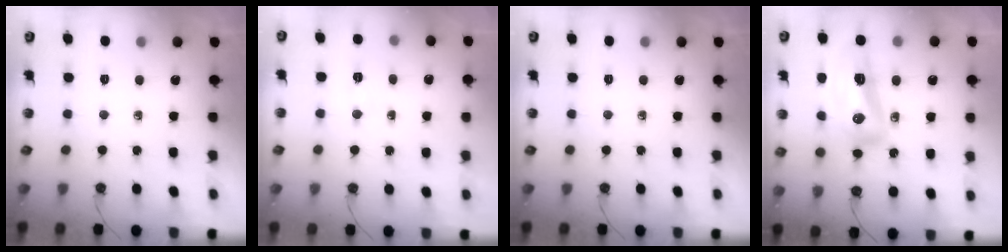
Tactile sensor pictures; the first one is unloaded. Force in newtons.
{"total": 3.0, "press": 3.0, "slide": 0.5}
{"total": 0.0}
{"total": 14.7, "press": 14.6, "slide": 1.8}